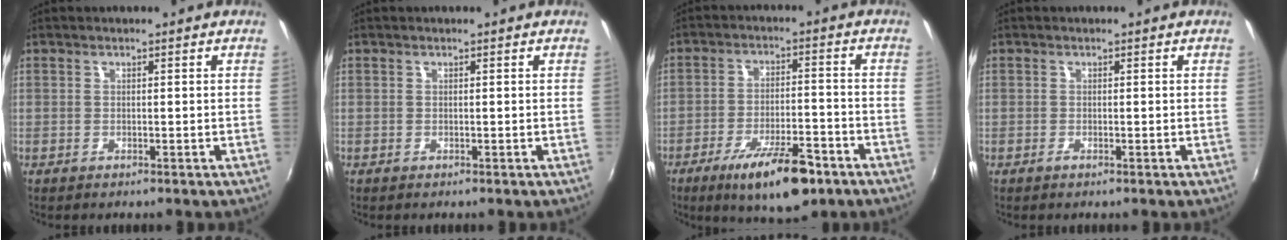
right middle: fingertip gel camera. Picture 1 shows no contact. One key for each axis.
{"total": 0.0}
{"total": 13.2, "fx": -8.4, "fy": 3.8, "fz": 9.5, "tx": -0.170, "ty": -0.016, "tz": -0.132}
{"total": 0.5, "fx": -0.4, "fy": 0.0, "fz": 0.4, "tx": -0.007, "ty": 0.000, "tz": -0.008}